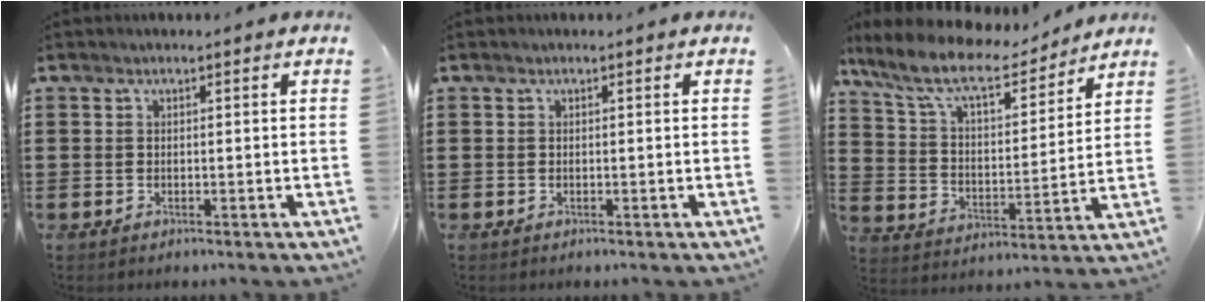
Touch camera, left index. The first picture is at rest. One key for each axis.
{"total": 0.0}
{"total": 10.4, "fx": 8.7, "fy": 2.3, "fz": 5.3, "tx": -0.137, "ty": -0.041, "tz": 0.149}